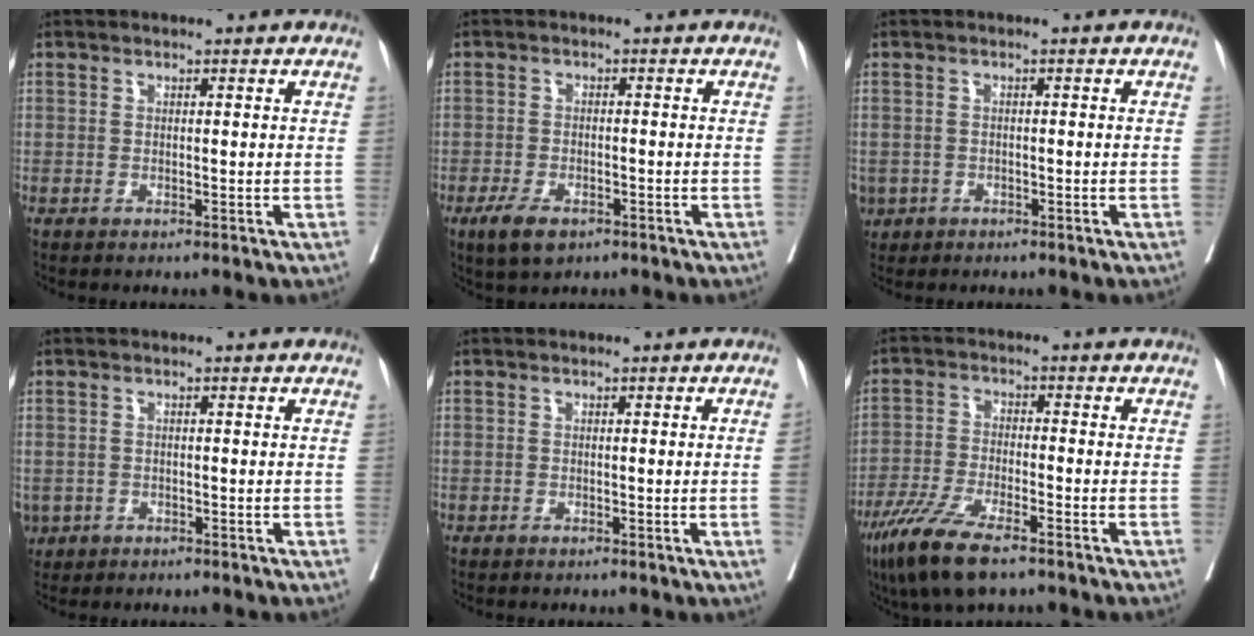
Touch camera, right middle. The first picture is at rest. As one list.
[{"total": 5.9, "force": [-3.7, 2.2, 4.1], "torque": [-0.083, -0.011, -0.062]}, {"total": 4.5, "force": [-2.4, 3.7, 1.0], "torque": [-0.030, 0.001, -0.037]}, {"total": 4.0, "force": [-2.1, 3.3, 0.8], "torque": [-0.024, 0.001, -0.031]}, {"total": 1.2, "force": [-0.3, -0.4, 1.1], "torque": [-0.015, -0.002, -0.004]}, {"total": 10.2, "force": [-7.0, 2.1, 7.2], "torque": [-0.144, -0.024, -0.123]}]